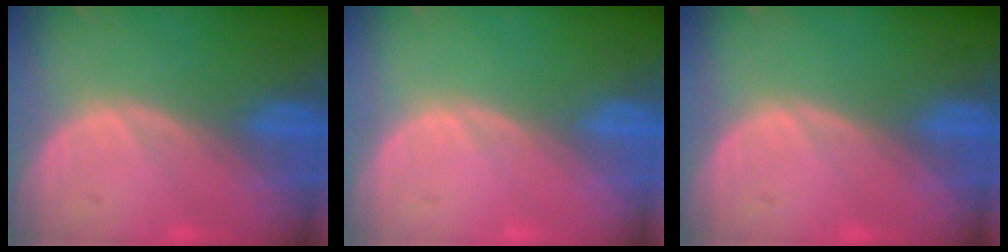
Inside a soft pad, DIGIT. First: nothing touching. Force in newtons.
{"total": 0.0}
{"total": 0.0}